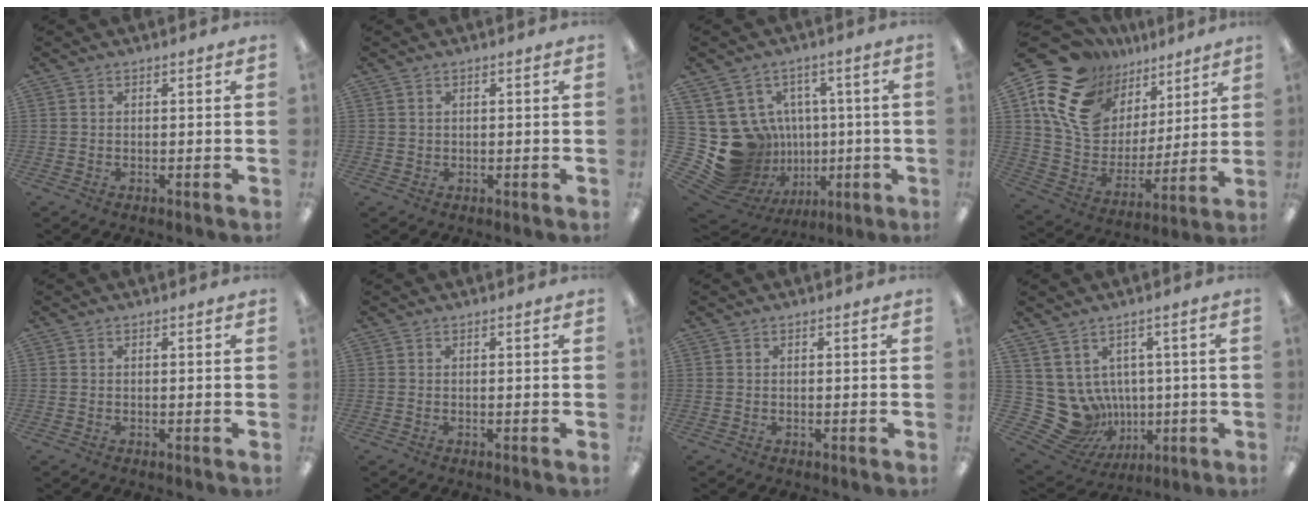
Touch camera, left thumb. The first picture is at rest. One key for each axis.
{"total": 1.1, "fx": 0.4, "fy": 1.0, "fz": 0.0, "tx": -0.001, "ty": 0.004, "tz": 0.007}
{"total": 18.7, "fx": -0.8, "fy": 17.5, "fz": 6.5, "tx": -0.146, "ty": -0.022, "tz": 0.040}
{"total": 19.1, "fx": 10.9, "fy": 13.1, "fz": 8.6, "tx": -0.170, "ty": -0.062, "tz": 0.209}
{"total": 0.0}
{"total": 0.0}
{"total": 0.0}
{"total": 11.2, "fx": -0.4, "fy": 10.5, "fz": 3.7, "tx": -0.123, "ty": -0.025, "tz": 0.008}